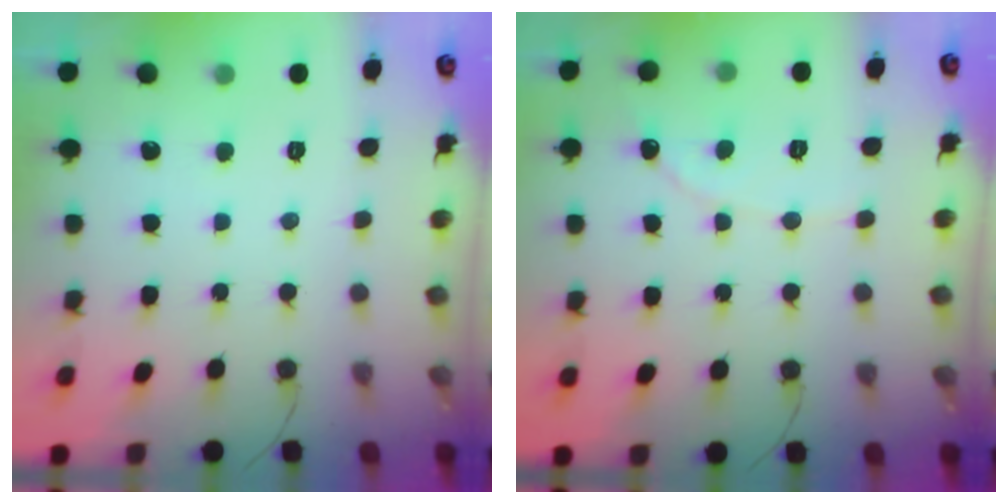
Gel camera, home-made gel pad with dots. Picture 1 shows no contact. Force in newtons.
{"total": 2.2, "press": 2.2, "slide": 0.2}